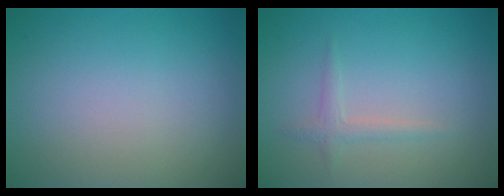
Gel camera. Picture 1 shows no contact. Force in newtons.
{"total": 1.3, "press": 1.3, "slide": 0.0}